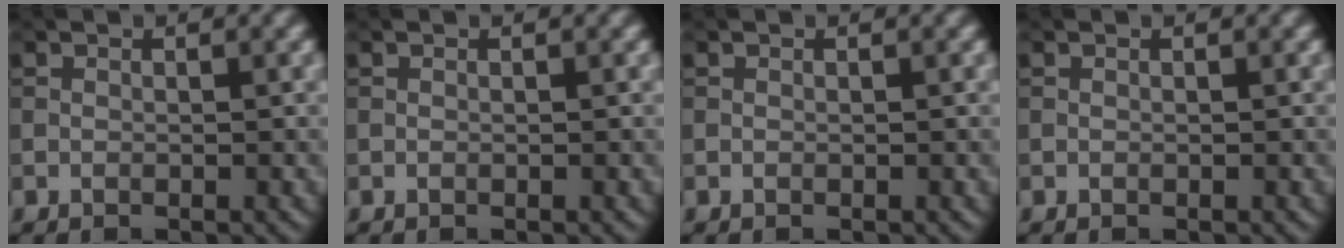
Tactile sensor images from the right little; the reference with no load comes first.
{"total": 0.0}
{"total": 0.0}
{"total": 0.0}